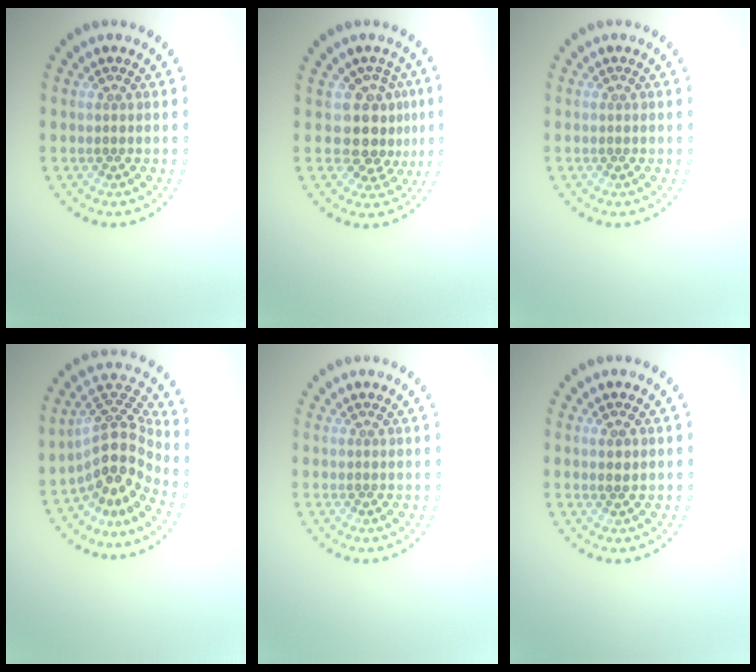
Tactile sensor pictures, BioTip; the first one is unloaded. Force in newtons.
{"total": 3.5, "press": 2.7, "slide": 2.3}
{"total": 0.0}
{"total": 5.1, "press": 3.6, "slide": 3.6}
{"total": 0.0}
{"total": 0.6, "press": 0.5, "slide": 0.3}